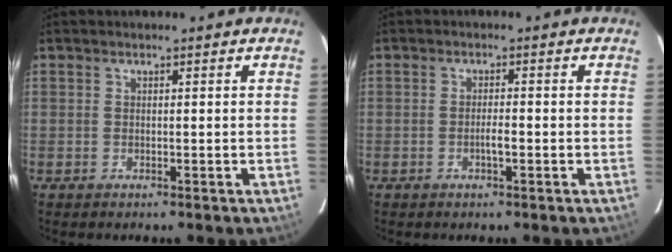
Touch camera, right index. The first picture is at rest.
{"total": 1.8, "force": [-0.7, 0.2, 1.7], "torque": [-0.030, 0.001, -0.013]}